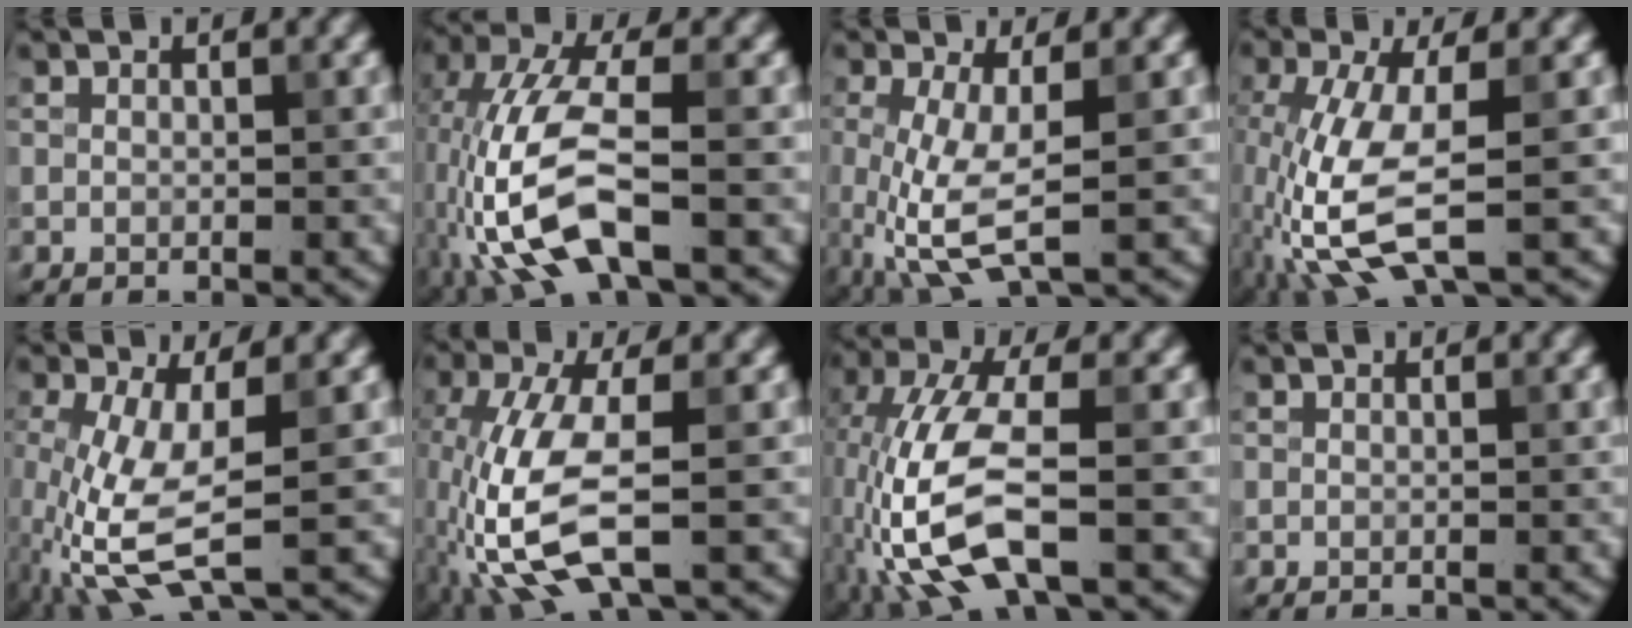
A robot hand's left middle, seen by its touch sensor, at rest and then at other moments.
{"total": 9.9, "force": [-3.0, 4.1, 8.5], "torque": [-0.196, 0.002, -0.066]}
{"total": 5.6, "force": [-1.0, 2.0, 5.2], "torque": [-0.130, -0.015, -0.016]}
{"total": 7.4, "force": [-2.3, 2.5, 6.5], "torque": [-0.162, -0.012, -0.048]}
{"total": 6.7, "force": [-2.0, 2.4, 5.9], "torque": [-0.149, -0.009, -0.038]}
{"total": 8.1, "force": [-2.7, 3.0, 7.0], "torque": [-0.172, -0.006, -0.058]}
{"total": 8.8, "force": [-2.8, 3.5, 7.6], "torque": [-0.182, 0.002, -0.062]}
{"total": 0.0}